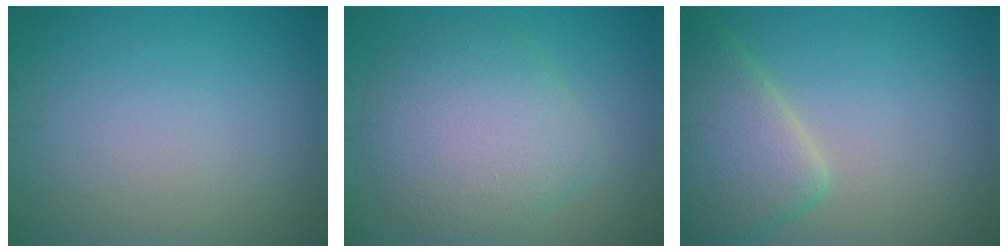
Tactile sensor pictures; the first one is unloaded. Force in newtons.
{"total": 5.9, "press": 5.9, "slide": 0.2}
{"total": 6.1, "press": 6.1, "slide": 0.4}